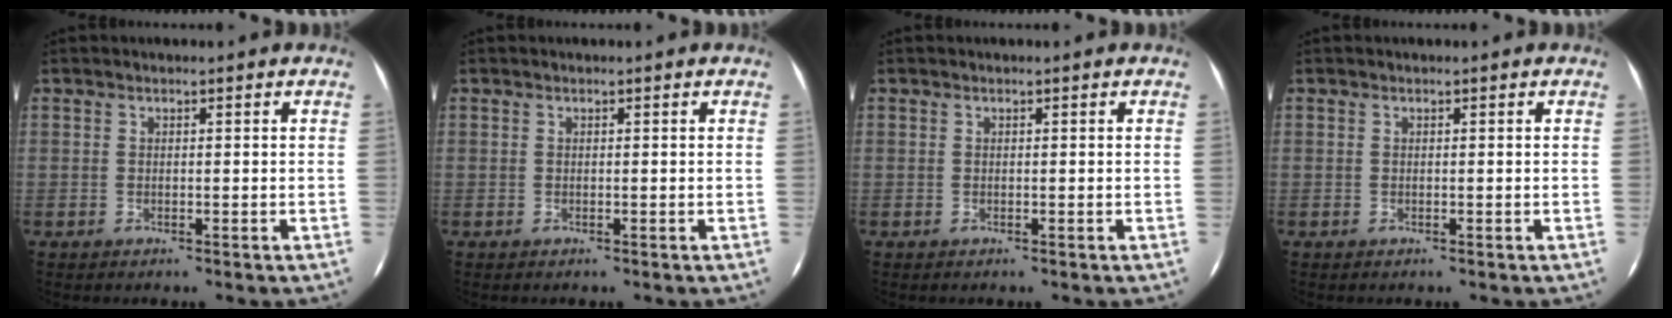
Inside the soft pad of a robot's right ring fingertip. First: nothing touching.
{"total": 0.0}
{"total": 0.0}
{"total": 0.0}